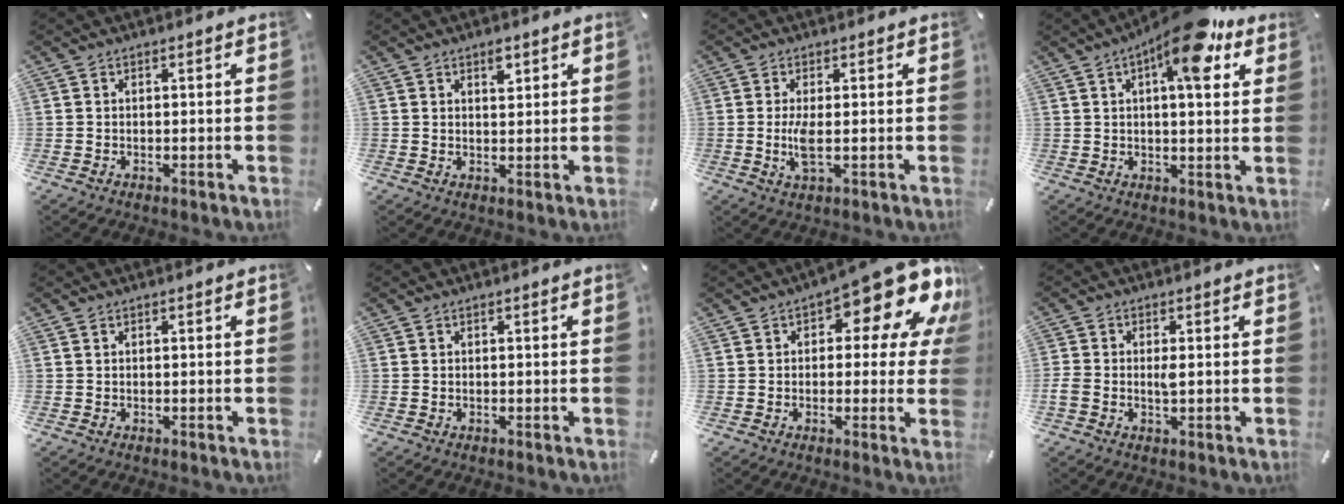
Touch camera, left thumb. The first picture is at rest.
{"total": 2.7, "force": [1.7, 1.4, 1.6], "torque": [-0.010, -0.009, 0.025]}
{"total": 4.9, "force": [-0.1, 1.2, 4.7], "torque": [-0.106, -0.011, -0.008]}
{"total": 14.7, "force": [7.8, 4.7, 11.5], "torque": [-0.168, -0.034, 0.122]}
{"total": 0.0}
{"total": 0.0}
{"total": 16.9, "force": [8.7, 6.8, 12.8], "torque": [-0.166, -0.064, 0.139]}
{"total": 2.7, "force": [-0.1, 1.4, 2.3], "torque": [-0.045, 0.001, -0.002]}